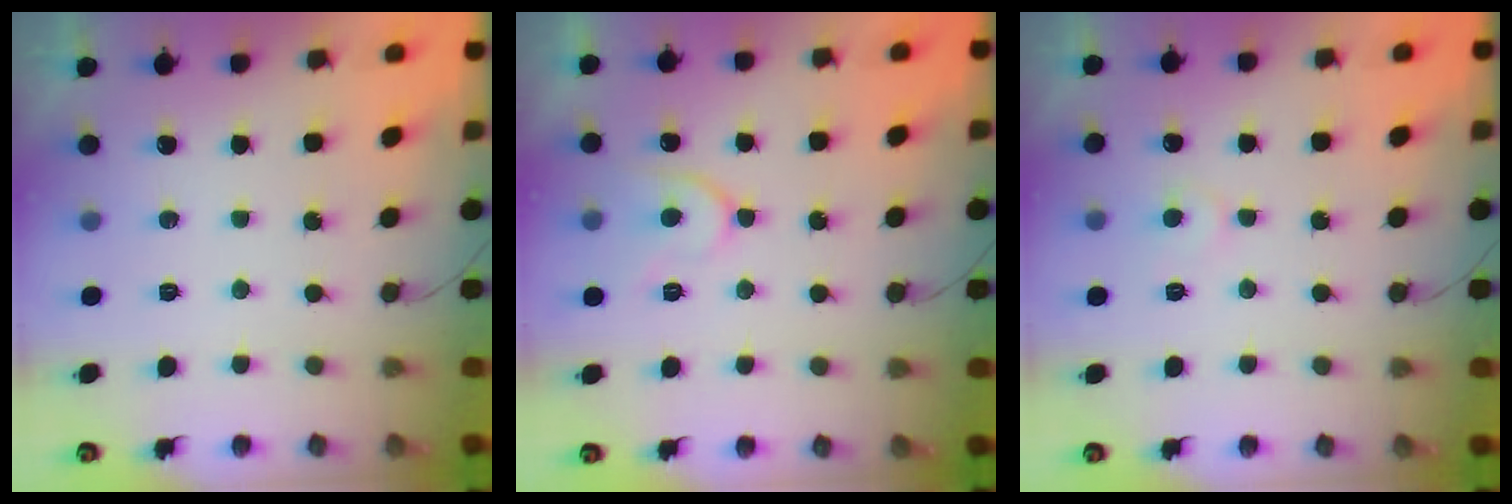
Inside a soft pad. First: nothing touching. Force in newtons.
{"total": 9.2, "press": 9.2, "slide": 1.2}
{"total": 5.6, "press": 5.5, "slide": 0.5}